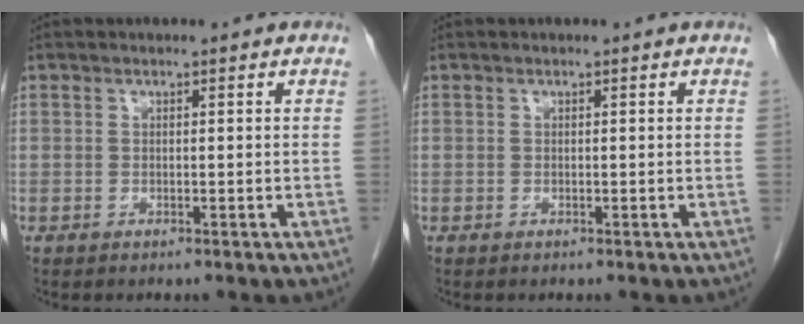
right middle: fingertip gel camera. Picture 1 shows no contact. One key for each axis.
{"total": 0.0}